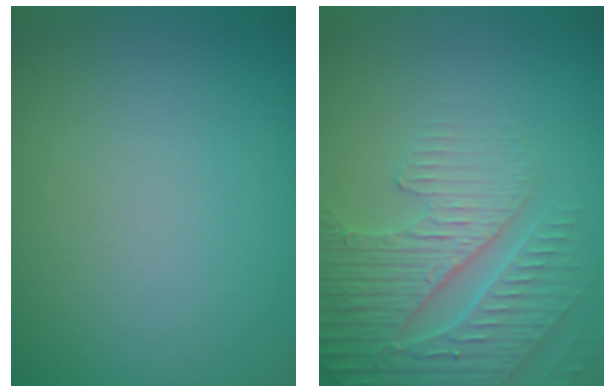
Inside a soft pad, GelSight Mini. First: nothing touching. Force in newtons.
{"total": 4.5, "press": 4.3, "slide": 1.2}